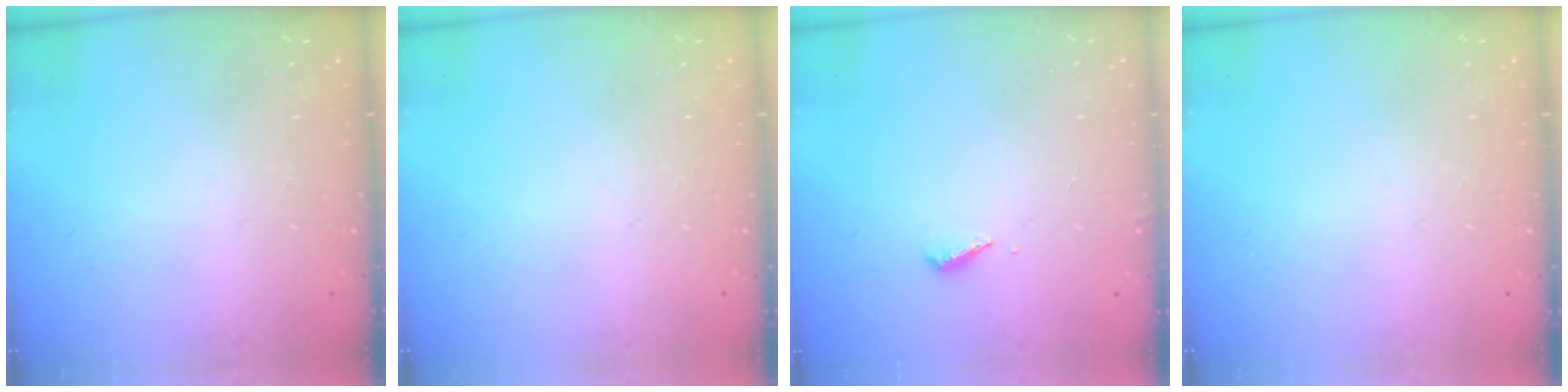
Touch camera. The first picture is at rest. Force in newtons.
{"total": 0.0}
{"total": 2.0, "press": 2.0, "slide": 0.2}
{"total": 0.0}